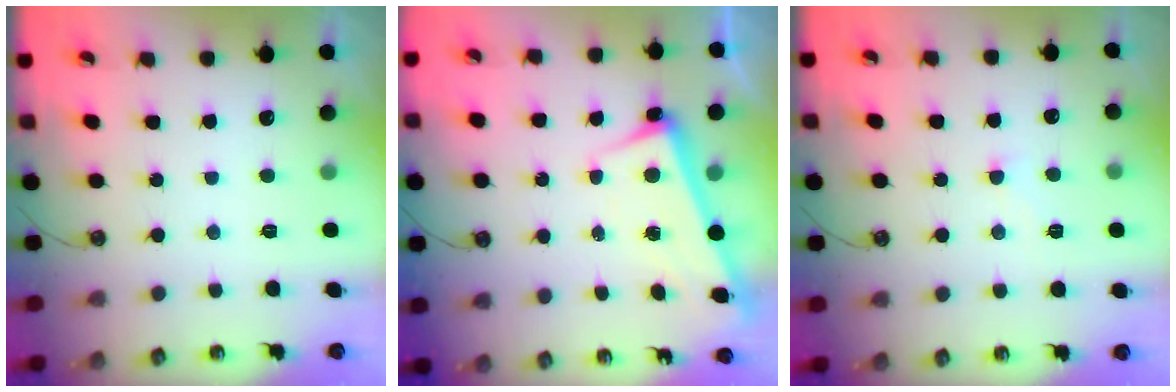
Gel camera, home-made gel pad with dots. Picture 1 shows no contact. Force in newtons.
{"total": 2.6, "press": 2.5, "slide": 0.7}
{"total": 2.4, "press": 2.4, "slide": 0.4}